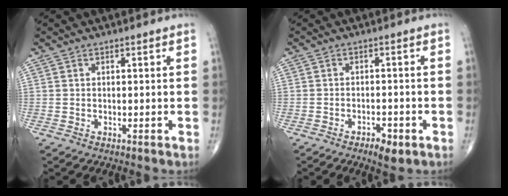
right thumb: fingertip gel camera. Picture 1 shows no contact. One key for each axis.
{"total": 3.7, "fx": -2.2, "fy": 1.5, "fz": 2.6, "tx": -0.038, "ty": 0.008, "tz": -0.031}